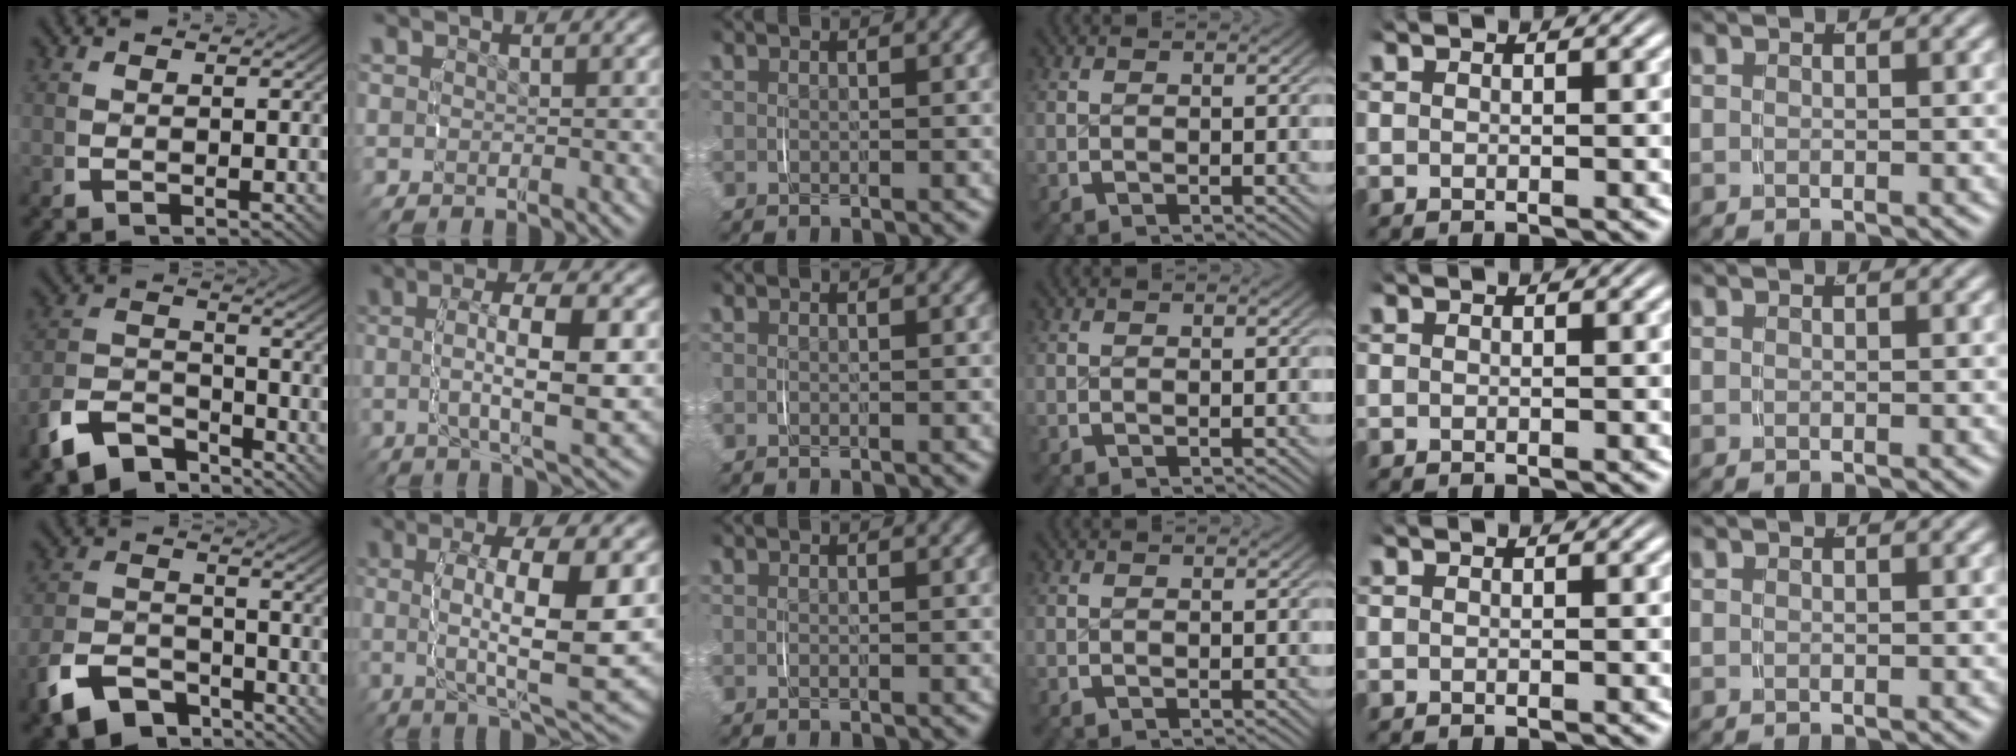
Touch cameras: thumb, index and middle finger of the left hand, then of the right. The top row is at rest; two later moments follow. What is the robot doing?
{"motion": "lift_and_place", "object": "pen bag"}